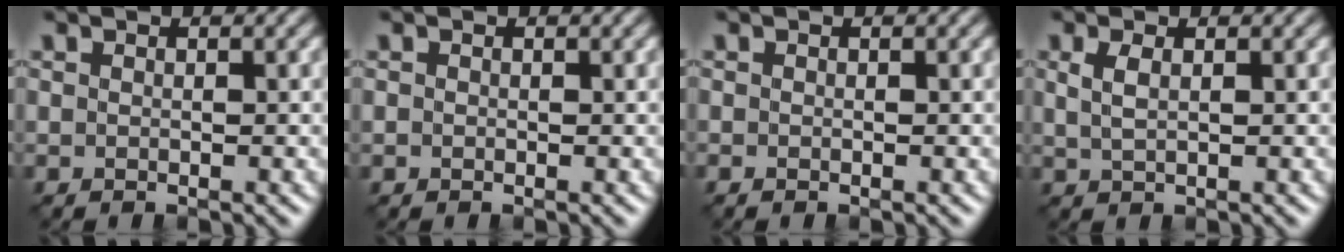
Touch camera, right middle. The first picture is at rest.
{"total": 0.0}
{"total": 0.0}
{"total": 1.5, "force": [0.6, 0.5, 1.3], "torque": [-0.036, 0.003, 0.015]}